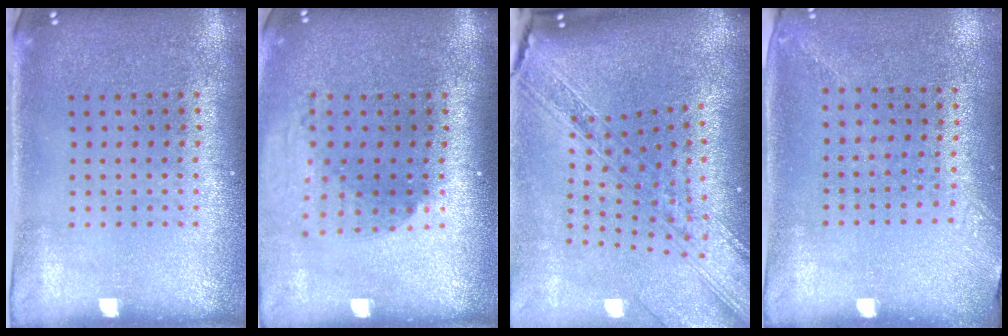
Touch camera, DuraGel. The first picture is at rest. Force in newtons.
{"total": 2.0, "press": 1.5, "slide": 1.3}
{"total": 2.8, "press": 2.3, "slide": 1.7}
{"total": 1.4, "press": 1.1, "slide": 0.9}